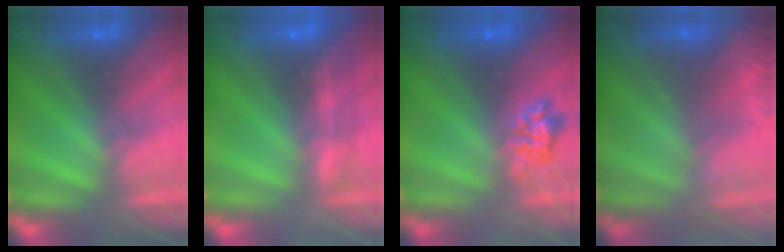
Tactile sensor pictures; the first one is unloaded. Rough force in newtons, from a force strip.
{"total": 1.5}
{"total": 2.3}
{"total": 3.6}